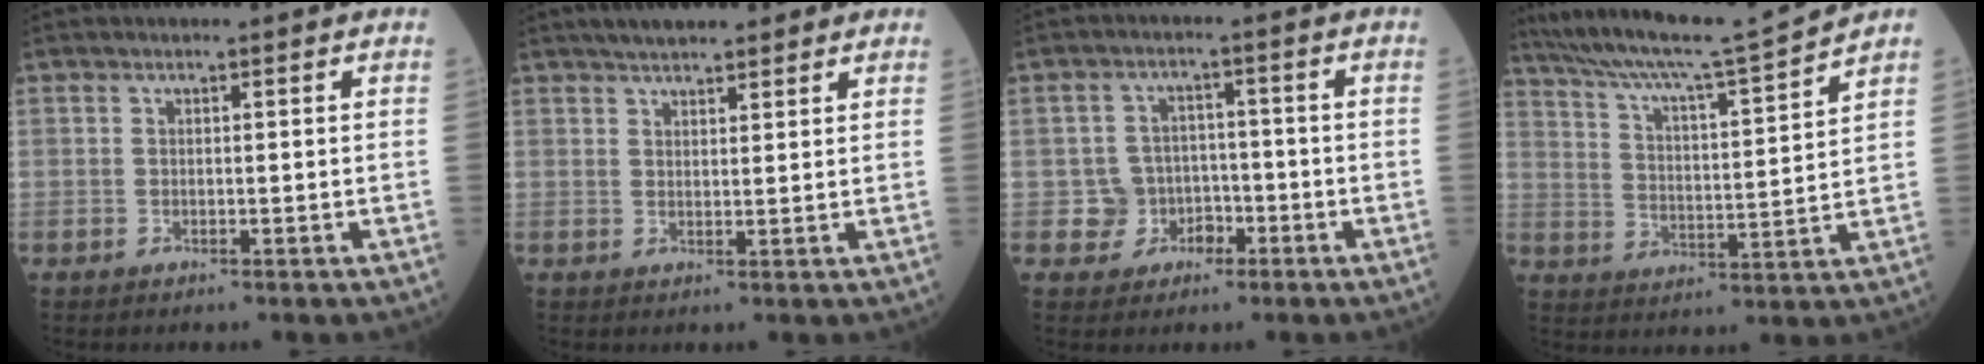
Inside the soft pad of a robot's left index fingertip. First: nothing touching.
{"total": 6.5, "force": [5.3, 1.7, 3.2], "torque": [-0.042, 0.029, 0.082]}
{"total": 4.7, "force": [-1.9, 4.3, 0.4], "torque": [0.000, 0.015, -0.029]}
{"total": 16.1, "force": [14.6, -1.5, 6.5], "torque": [-0.120, -0.019, 0.234]}